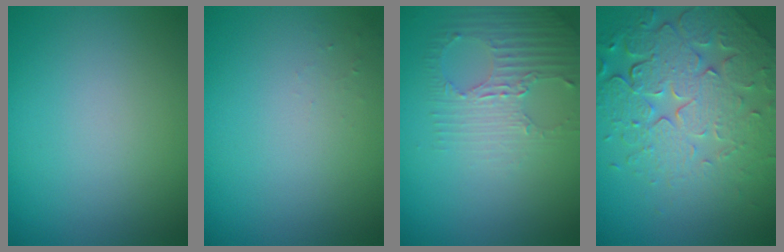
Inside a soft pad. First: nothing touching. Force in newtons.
{"total": 0.5, "press": 0.5, "slide": 0.1}
{"total": 2.8, "press": 2.4, "slide": 1.4}
{"total": 8.1, "press": 5.8, "slide": 5.7}